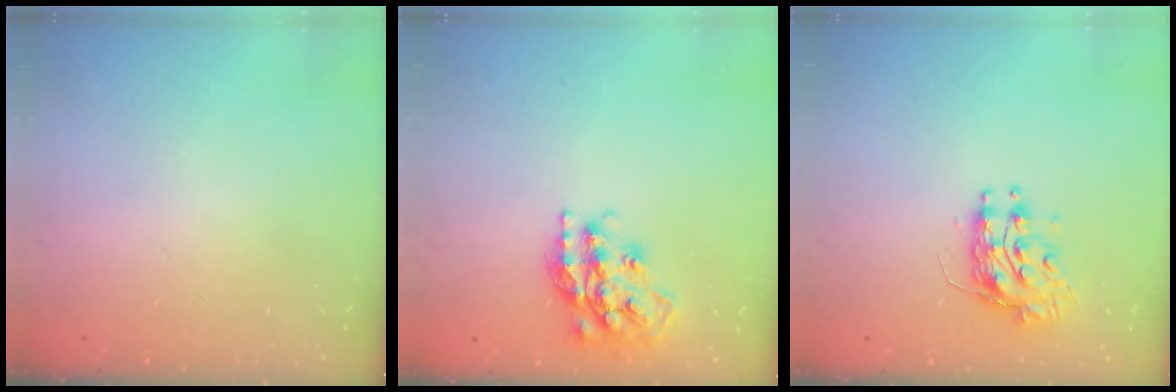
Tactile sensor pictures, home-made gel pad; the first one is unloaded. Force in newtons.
{"total": 18.6, "press": 18.5, "slide": 1.5}
{"total": 9.3, "press": 9.2, "slide": 0.6}